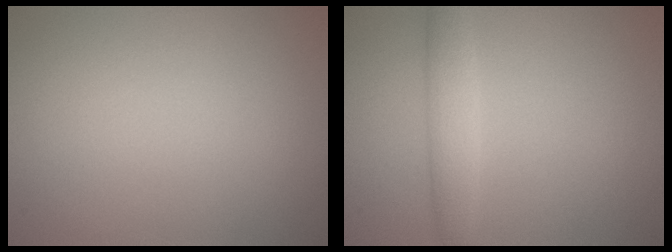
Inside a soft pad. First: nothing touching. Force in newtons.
{"total": 2.5, "press": 2.5, "slide": 0.0}